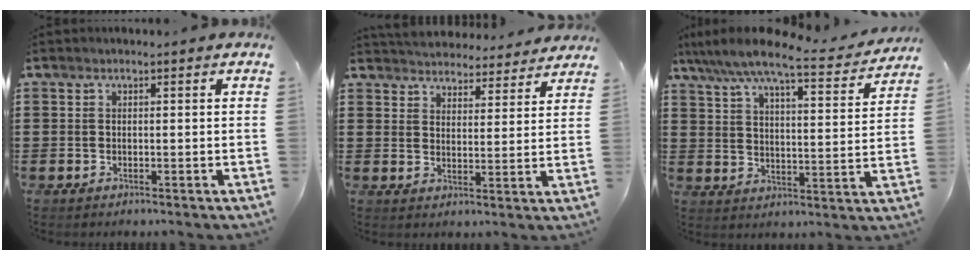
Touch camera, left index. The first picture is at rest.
{"total": 4.4, "force": [4.3, 0.2, -0.1], "torque": [-0.019, -0.028, 0.076]}
{"total": 7.7, "force": [6.7, 0.1, 3.8], "torque": [-0.101, -0.039, 0.111]}